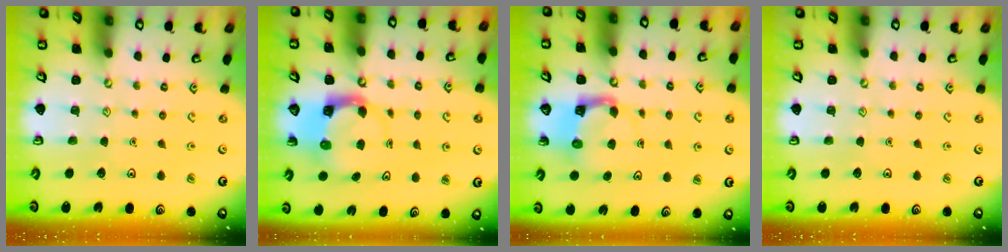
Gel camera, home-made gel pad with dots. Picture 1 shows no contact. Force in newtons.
{"total": 3.7, "press": 3.7, "slide": 0.5}
{"total": 3.9, "press": 3.9, "slide": 0.2}
{"total": 0.0}